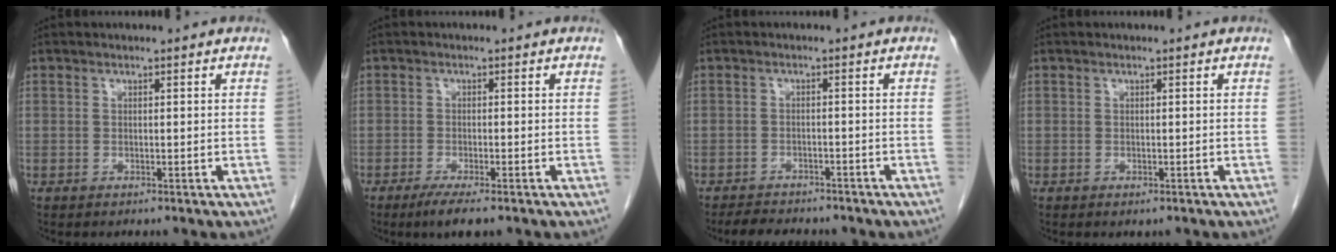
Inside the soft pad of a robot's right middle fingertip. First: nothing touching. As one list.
[{"total": 4.2, "force": [-2.9, 0.5, 3.1], "torque": [-0.051, -0.010, -0.046]}, {"total": 6.5, "force": [-5.8, 1.9, 2.4], "torque": [-0.040, -0.004, -0.079]}, {"total": 0.5, "force": [-0.3, 0.3, 0.3], "torque": [-0.006, -0.001, -0.001]}]